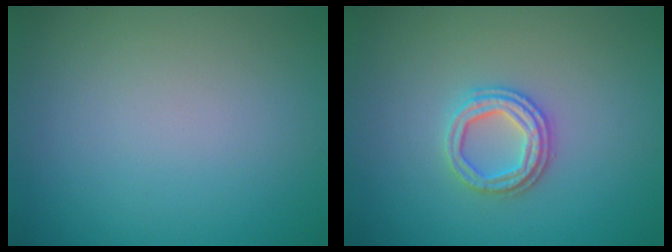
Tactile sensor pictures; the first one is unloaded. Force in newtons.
{"total": 2.9, "press": 2.7, "slide": 1.0}